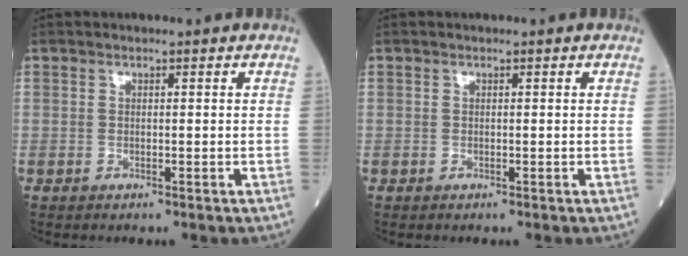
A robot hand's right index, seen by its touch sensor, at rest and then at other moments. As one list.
[{"total": 0.0}]